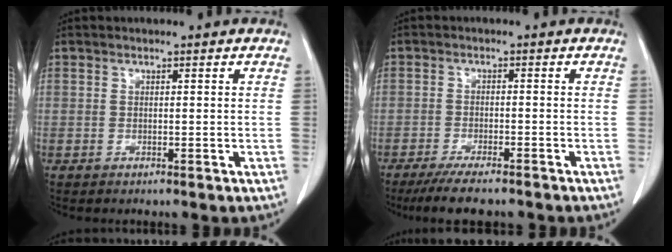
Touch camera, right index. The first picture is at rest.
{"total": 7.6, "force": [-6.3, 1.3, 4.1], "torque": [-0.063, -0.014, -0.098]}